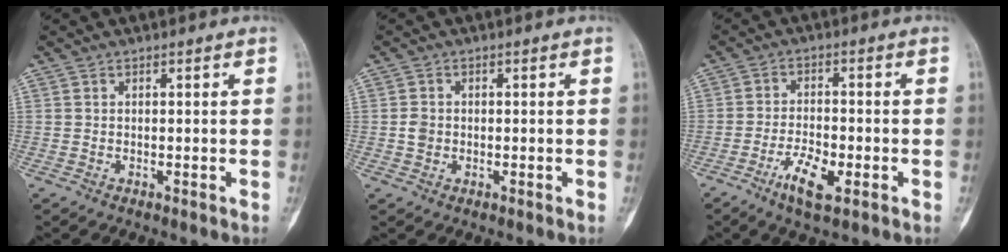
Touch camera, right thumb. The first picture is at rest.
{"total": 2.2, "force": [-0.2, 1.8, 1.1], "torque": [-0.016, 0.005, -0.003]}
{"total": 6.8, "force": [-3.1, 2.5, 5.5], "torque": [-0.099, 0.010, -0.055]}